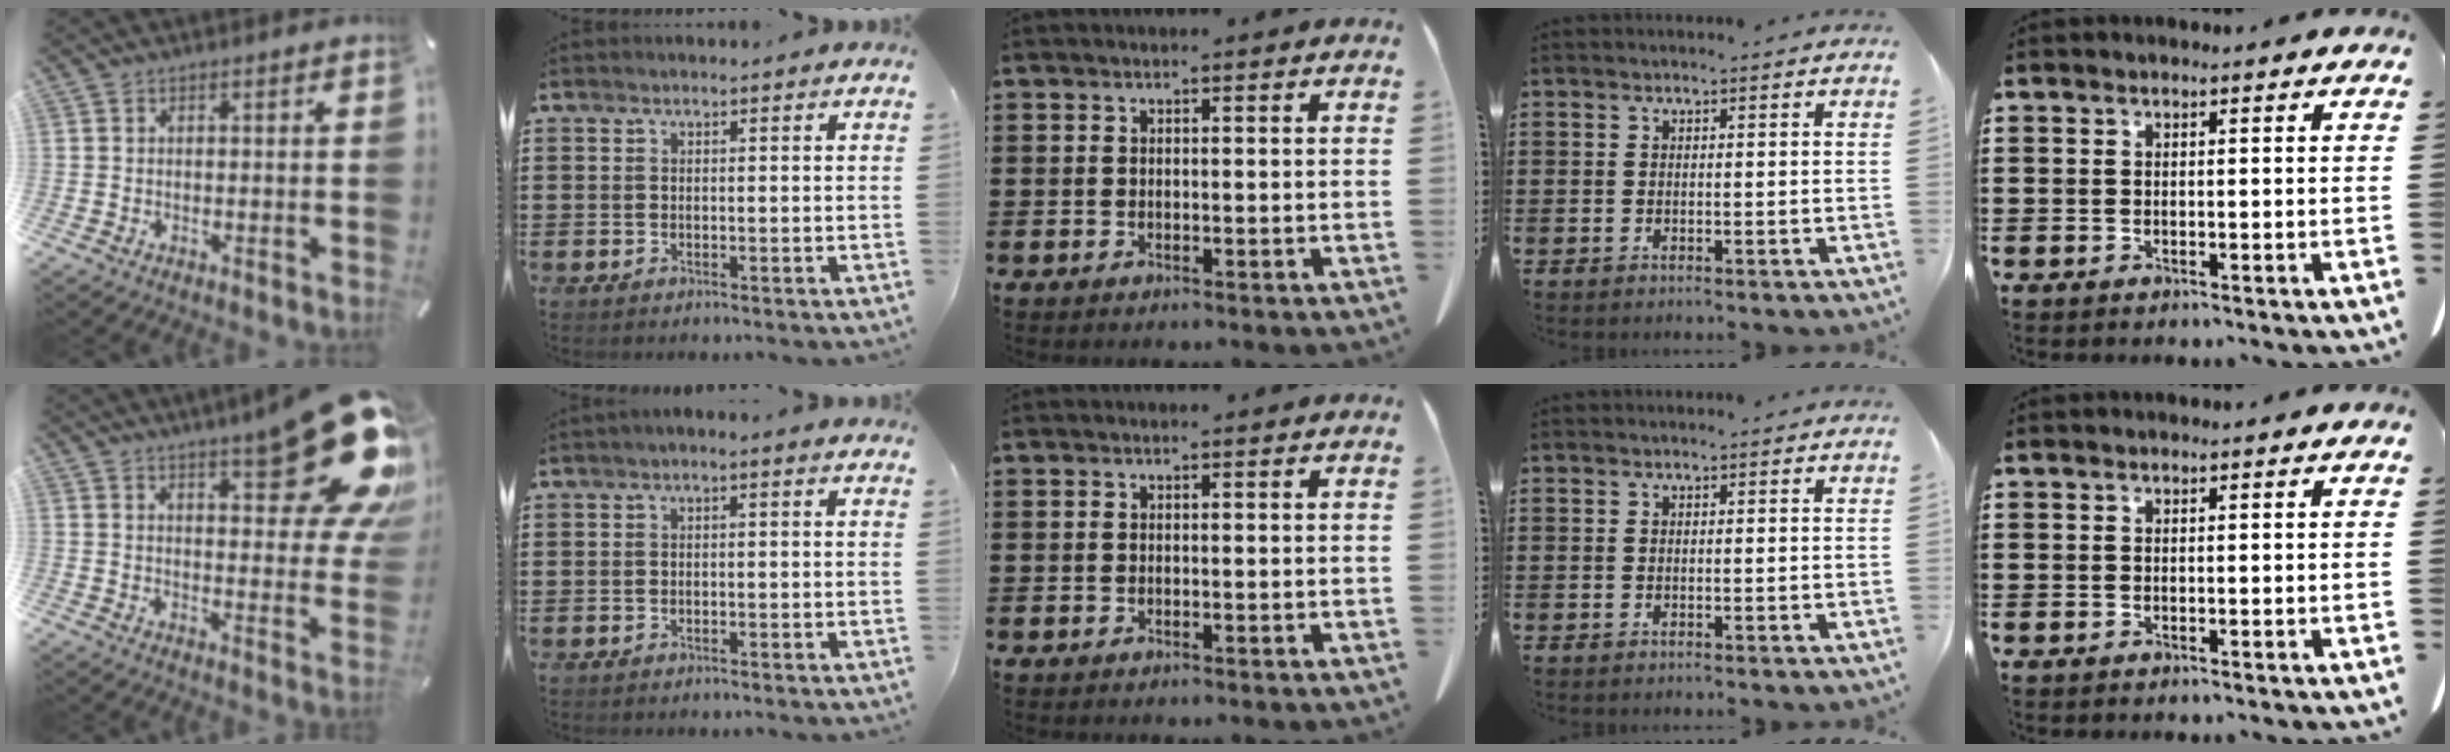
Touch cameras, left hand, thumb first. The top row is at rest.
{"thumb": {"total": 20.6, "force": [13.1, 6.4, 14.6], "torque": [-0.178, -0.099, 0.214]}, "index": {"total": 0.9, "force": [-0.6, 0.2, 0.6], "torque": [-0.011, -0.002, -0.012]}}